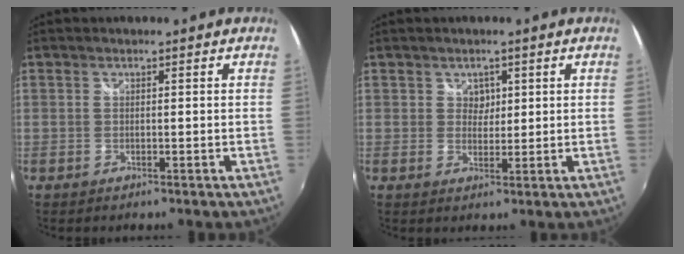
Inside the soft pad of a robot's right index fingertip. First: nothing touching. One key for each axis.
{"total": 2.3, "fx": 0.9, "fy": 2.0, "fz": 0.4, "tx": -0.002, "ty": 0.005, "tz": 0.015}